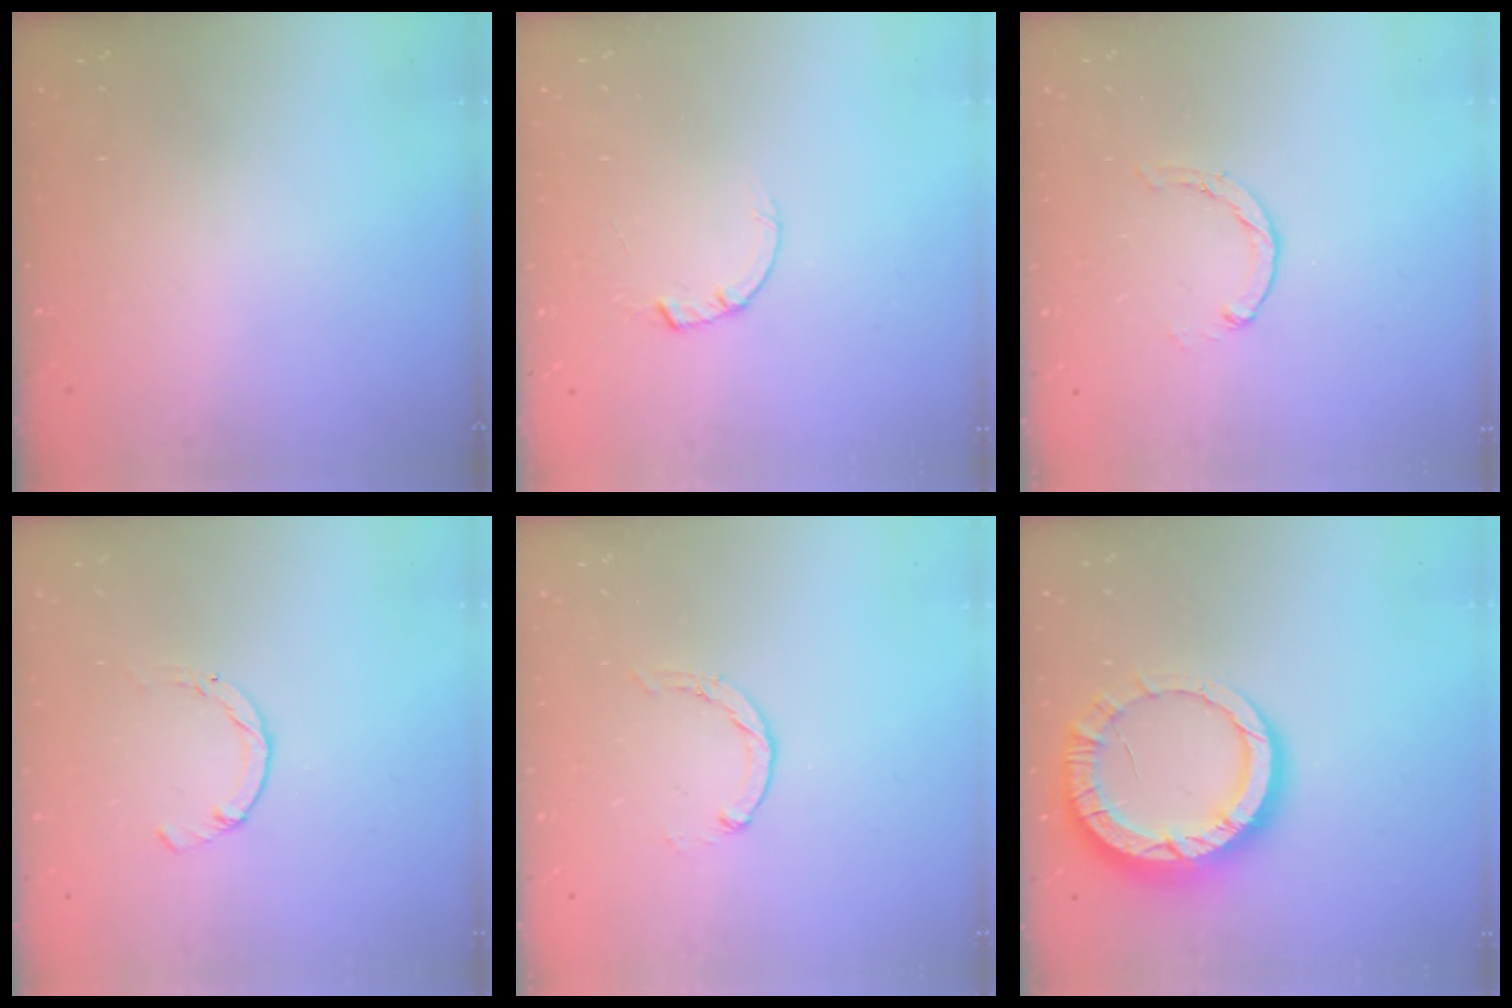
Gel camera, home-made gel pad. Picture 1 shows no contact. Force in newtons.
{"total": 1.5, "press": 1.5, "slide": 0.3}
{"total": 0.7, "press": 0.7, "slide": 0.2}
{"total": 0.0}
{"total": 0.7, "press": 0.7, "slide": 0.2}
{"total": 12.6, "press": 12.6, "slide": 1.1}